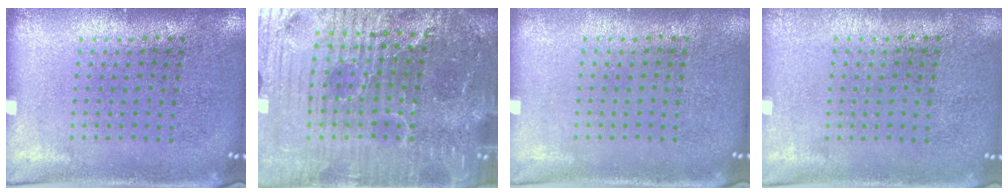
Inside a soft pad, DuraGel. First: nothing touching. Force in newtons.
{"total": 7.3, "press": 6.5, "slide": 3.2}
{"total": 0.0}
{"total": 0.0}